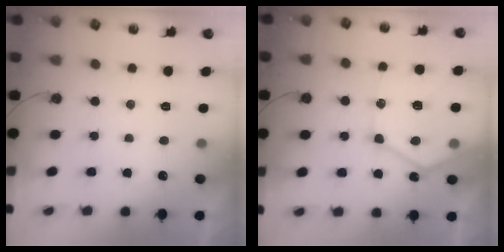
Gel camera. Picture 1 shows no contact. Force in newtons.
{"total": 16.7, "press": 16.6, "slide": 1.6}